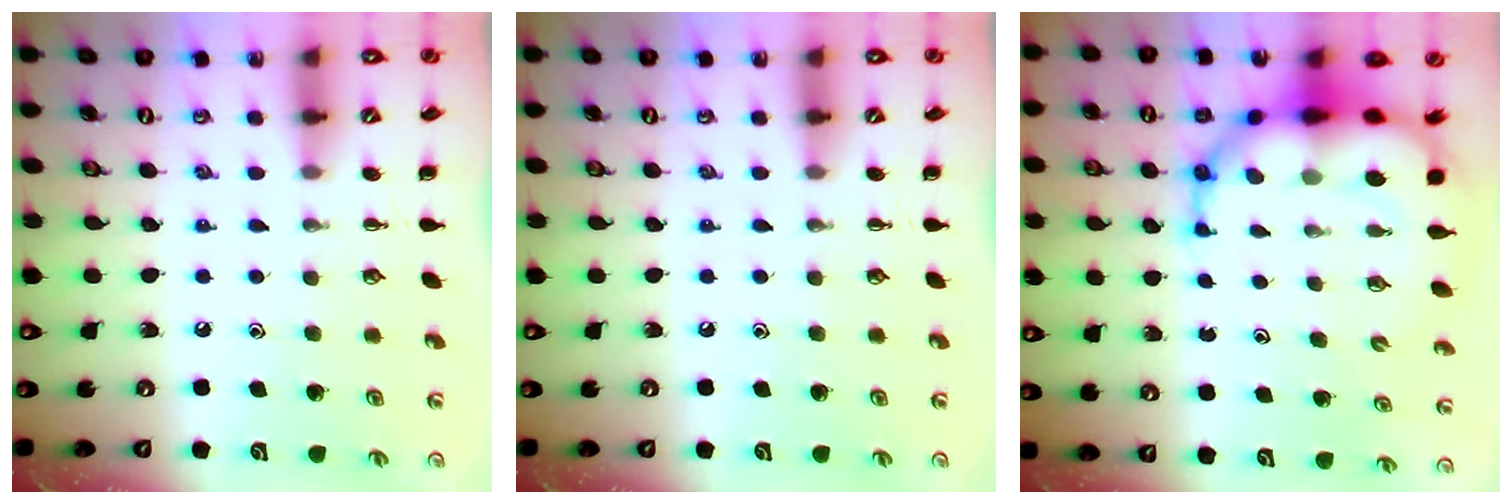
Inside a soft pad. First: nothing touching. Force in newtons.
{"total": 0.0}
{"total": 13.4, "press": 12.9, "slide": 3.6}